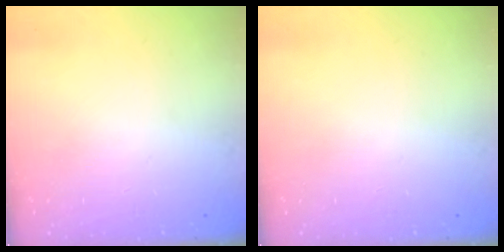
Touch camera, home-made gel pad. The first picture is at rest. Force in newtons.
{"total": 0.0}